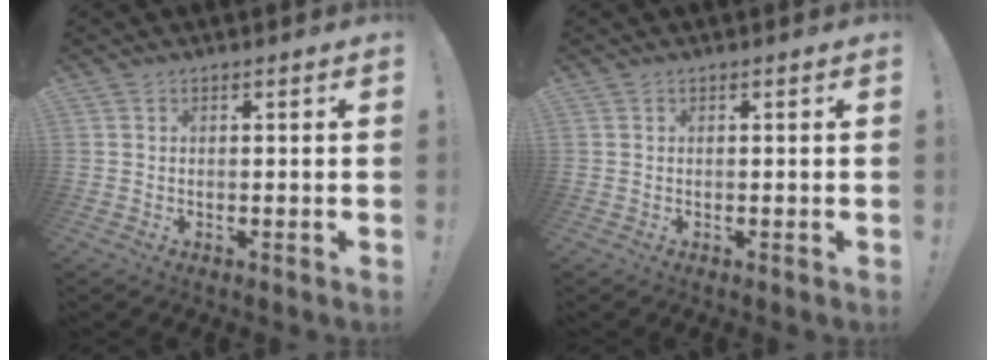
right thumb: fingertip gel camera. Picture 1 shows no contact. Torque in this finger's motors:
{"motor_torque": [0.00, 0.00, 0.00, 0.00, 0.00]}